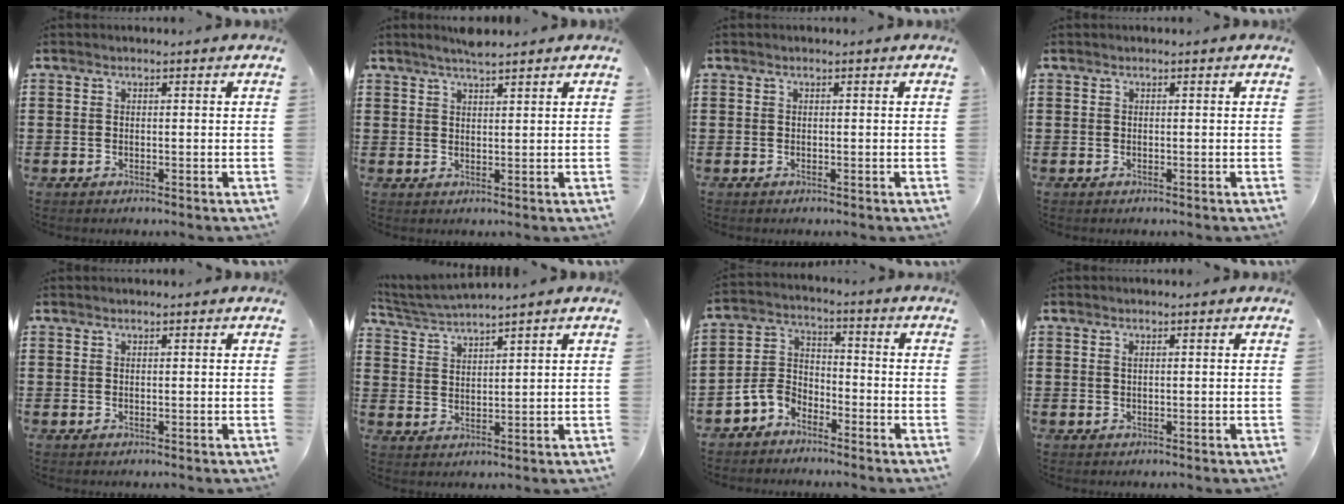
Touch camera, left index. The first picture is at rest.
{"total": 2.6, "force": [2.3, 0.0, 1.2], "torque": [-0.026, 0.003, 0.042]}
{"total": 0.0}
{"total": 0.0}
{"total": 0.0}
{"total": 3.3, "force": [3.2, -0.6, 0.6], "torque": [-0.025, -0.016, 0.057]}
{"total": 5.4, "force": [-4.2, 3.1, 1.3], "torque": [-0.050, 0.005, -0.089]}
{"total": 0.5, "force": [0.3, 0.0, 0.4], "torque": [-0.008, -0.001, 0.006]}